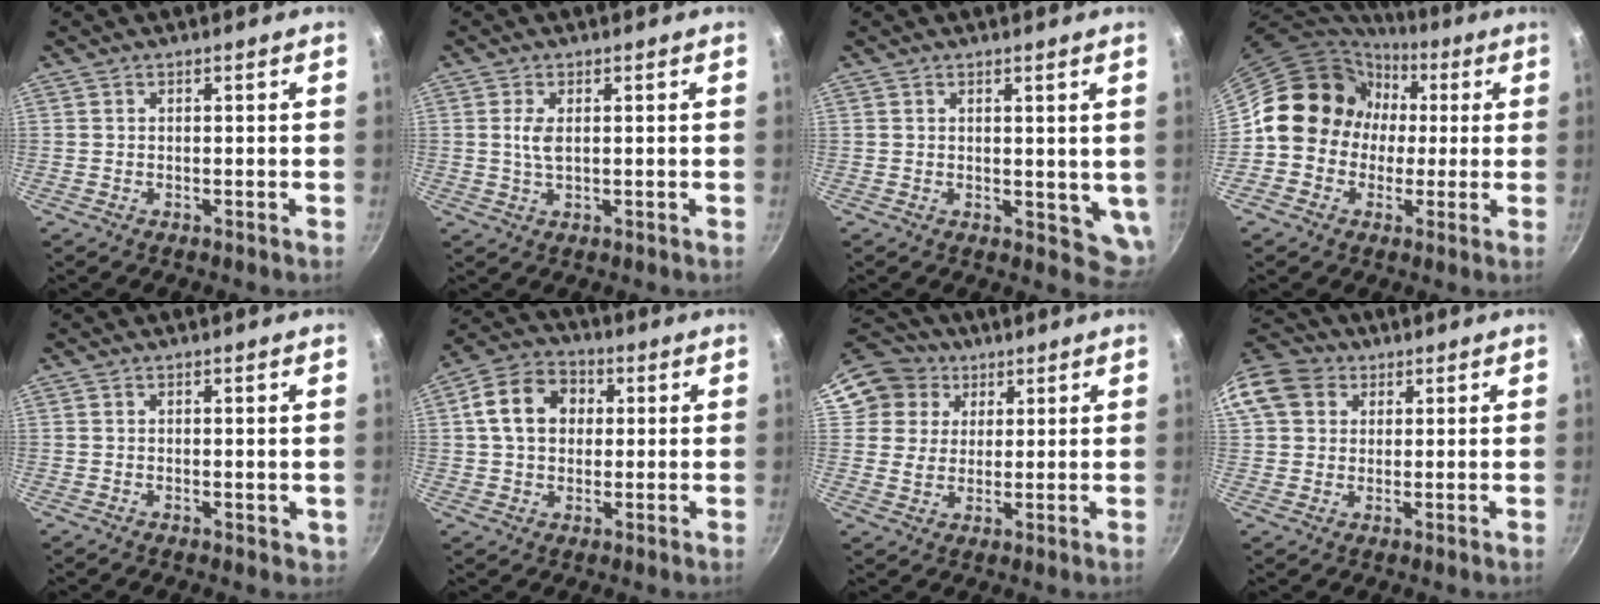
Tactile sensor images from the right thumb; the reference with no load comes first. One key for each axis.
{"total": 2.8, "fx": 0.5, "fy": 1.3, "fz": 2.5, "tx": -0.048, "ty": -0.003, "tz": 0.011}
{"total": 5.6, "fx": 2.1, "fy": 3.1, "fz": 4.2, "tx": -0.043, "ty": -0.023, "tz": 0.034}
{"total": 13.1, "fx": 1.2, "fy": 12.0, "fz": 5.1, "tx": -0.034, "ty": 0.024, "tz": 0.005}
{"total": 1.4, "fx": 0.2, "fy": 0.7, "fz": 1.3, "tx": -0.009, "ty": -0.003, "tz": 0.002}
{"total": 11.1, "fx": 2.2, "fy": 8.6, "fz": 6.7, "tx": -0.092, "ty": 0.016, "tz": 0.022}
{"total": 11.3, "fx": 5.3, "fy": 9.6, "fz": 2.7, "tx": -0.027, "ty": 0.010, "tz": 0.086}
{"total": 12.2, "fx": 4.1, "fy": 10.0, "fz": 5.6, "tx": -0.103, "ty": 0.021, "tz": 0.064}